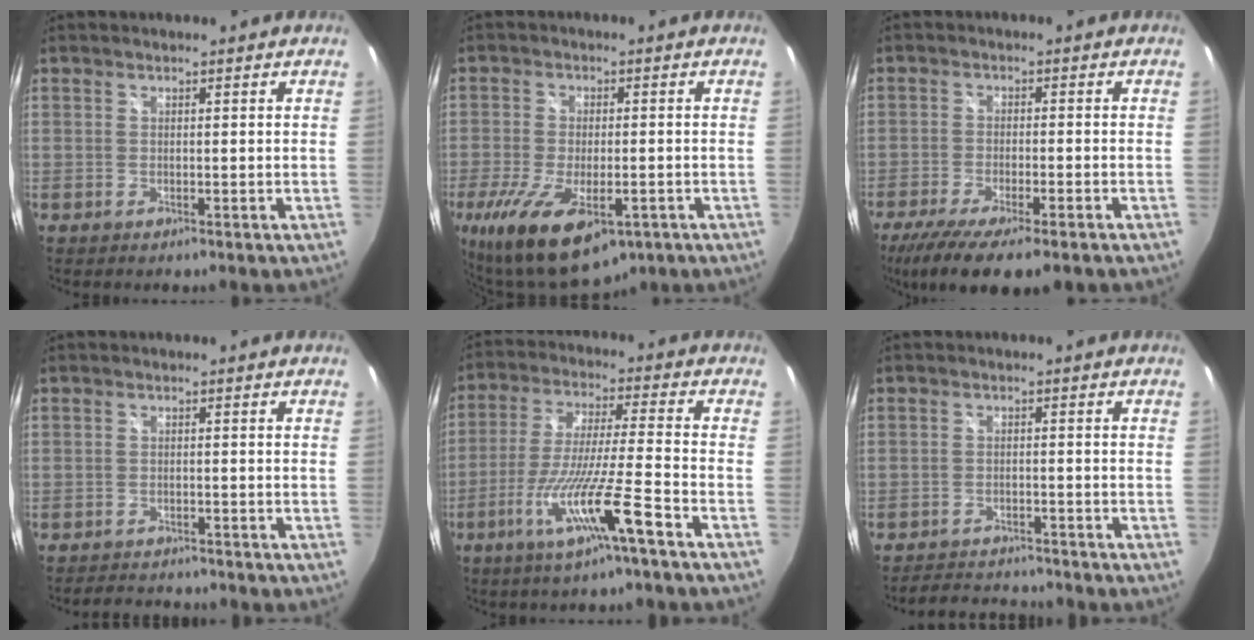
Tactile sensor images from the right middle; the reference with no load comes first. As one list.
[{"total": 16.8, "force": [-8.0, 7.6, 12.6], "torque": [-0.269, -0.052, -0.117]}, {"total": 12.0, "force": [-8.7, 2.0, 8.1], "torque": [-0.169, -0.048, -0.142]}, {"total": 4.6, "force": [-4.3, 1.2, 0.9], "torque": [-0.027, 0.002, -0.062]}, {"total": 13.4, "force": [-7.1, -0.9, 11.3], "torque": [-0.220, -0.020, -0.130]}, {"total": 6.6, "force": [-6.3, 1.3, 1.3], "torque": [-0.041, 0.007, -0.093]}]